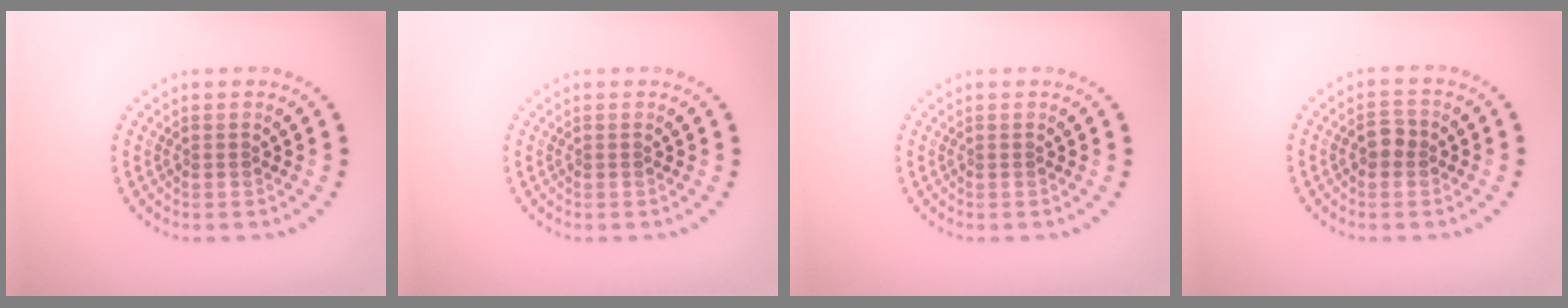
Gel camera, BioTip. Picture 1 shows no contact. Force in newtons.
{"total": 0.0}
{"total": 0.0}
{"total": 1.8, "press": 1.8, "slide": 0.1}